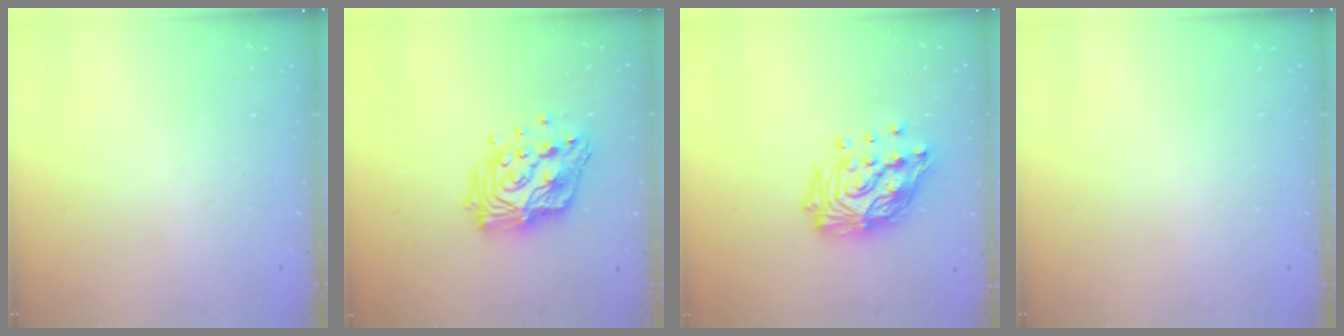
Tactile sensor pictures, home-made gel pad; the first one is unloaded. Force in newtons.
{"total": 15.9, "press": 15.9, "slide": 1.0}
{"total": 18.2, "press": 18.1, "slide": 1.6}
{"total": 0.0}